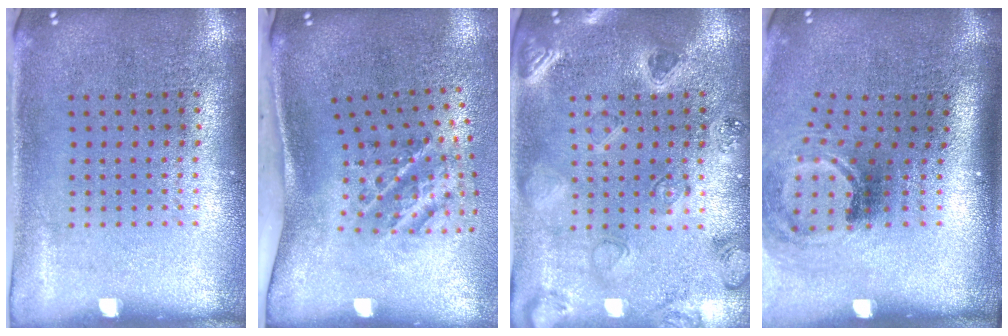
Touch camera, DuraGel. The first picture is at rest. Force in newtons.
{"total": 2.0, "press": 1.3, "slide": 1.6}
{"total": 0.7, "press": 0.7, "slide": 0.3}
{"total": 2.0, "press": 1.3, "slide": 1.6}